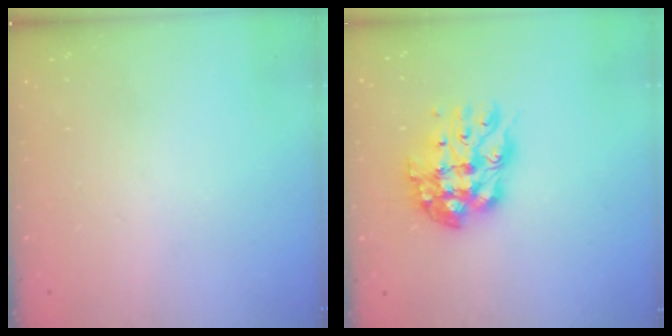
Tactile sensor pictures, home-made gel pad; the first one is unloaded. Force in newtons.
{"total": 11.8, "press": 11.7, "slide": 1.2}